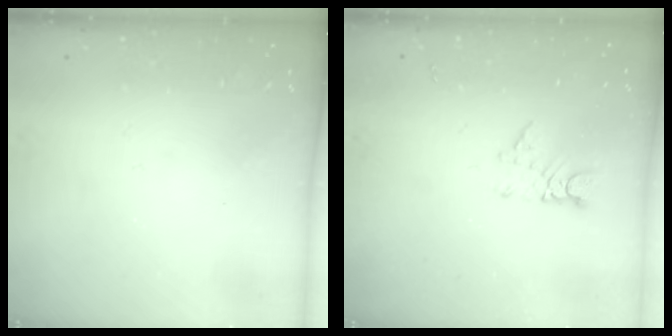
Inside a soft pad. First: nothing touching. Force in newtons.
{"total": 3.1, "press": 3.1, "slide": 0.3}